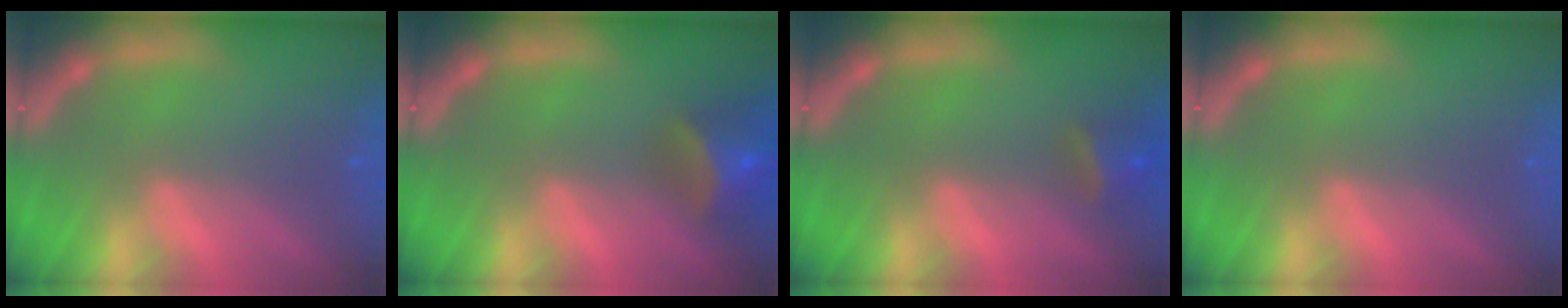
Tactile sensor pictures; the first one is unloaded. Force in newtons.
{"total": 5.5}
{"total": 2.9}
{"total": 0.0}